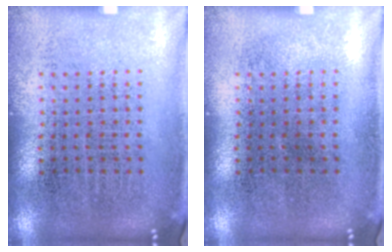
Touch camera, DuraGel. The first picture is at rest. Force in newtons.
{"total": 0.0}